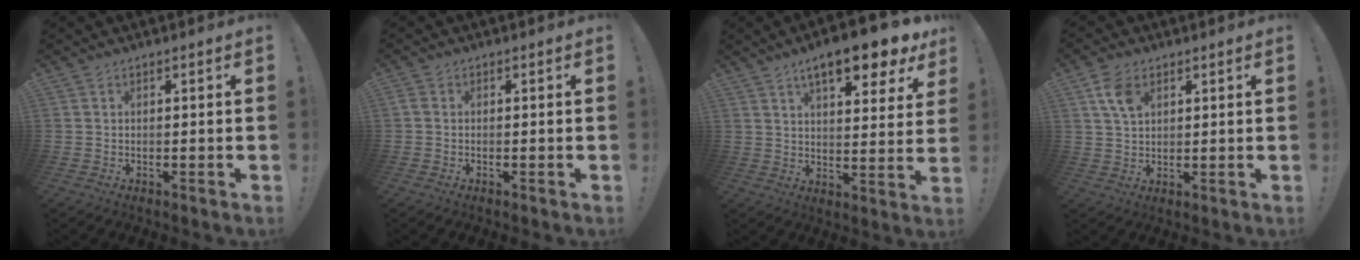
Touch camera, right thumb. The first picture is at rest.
{"total": 0.9, "force": [-0.5, 0.5, 0.5], "torque": [-0.011, 0.003, -0.008]}
{"total": 13.0, "force": [8.5, 3.4, 9.3], "torque": [-0.135, -0.052, 0.136]}
{"total": 6.9, "force": [3.1, 4.4, 4.3], "torque": [-0.082, -0.005, 0.058]}